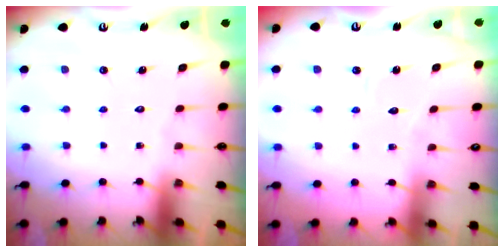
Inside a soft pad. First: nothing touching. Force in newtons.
{"total": 2.9, "press": 2.9, "slide": 0.3}